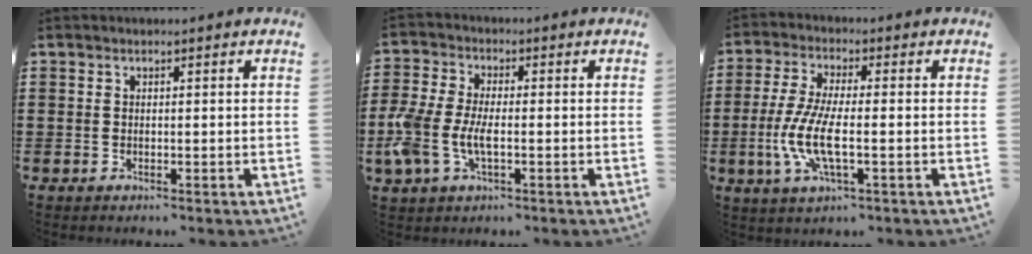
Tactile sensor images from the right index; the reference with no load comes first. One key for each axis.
{"total": 6.4, "fx": -1.8, "fy": 3.2, "fz": 5.2, "tx": -0.131, "ty": -0.006, "tz": -0.040}
{"total": 7.8, "fx": -2.2, "fy": 2.1, "fz": 7.2, "tx": -0.163, "ty": -0.015, "tz": -0.048}